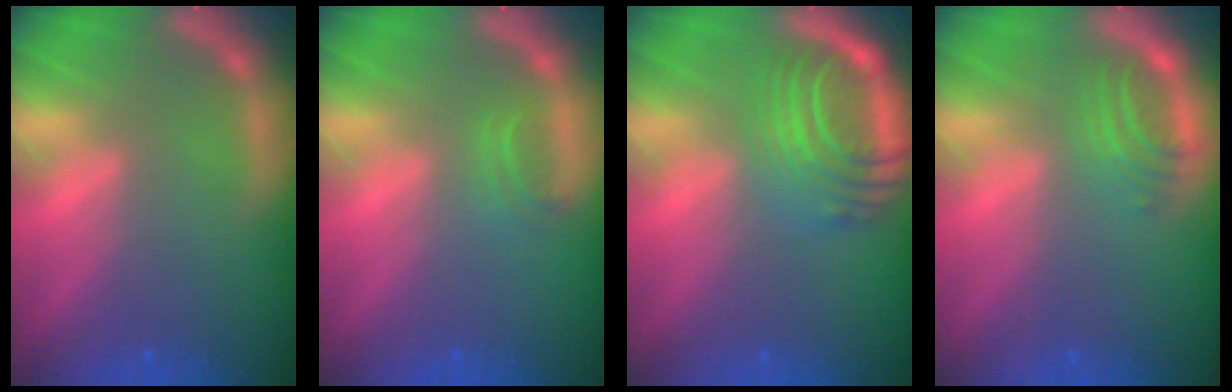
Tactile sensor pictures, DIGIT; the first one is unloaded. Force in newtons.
{"total": 1.4}
{"total": 8.1}
{"total": 2.9}